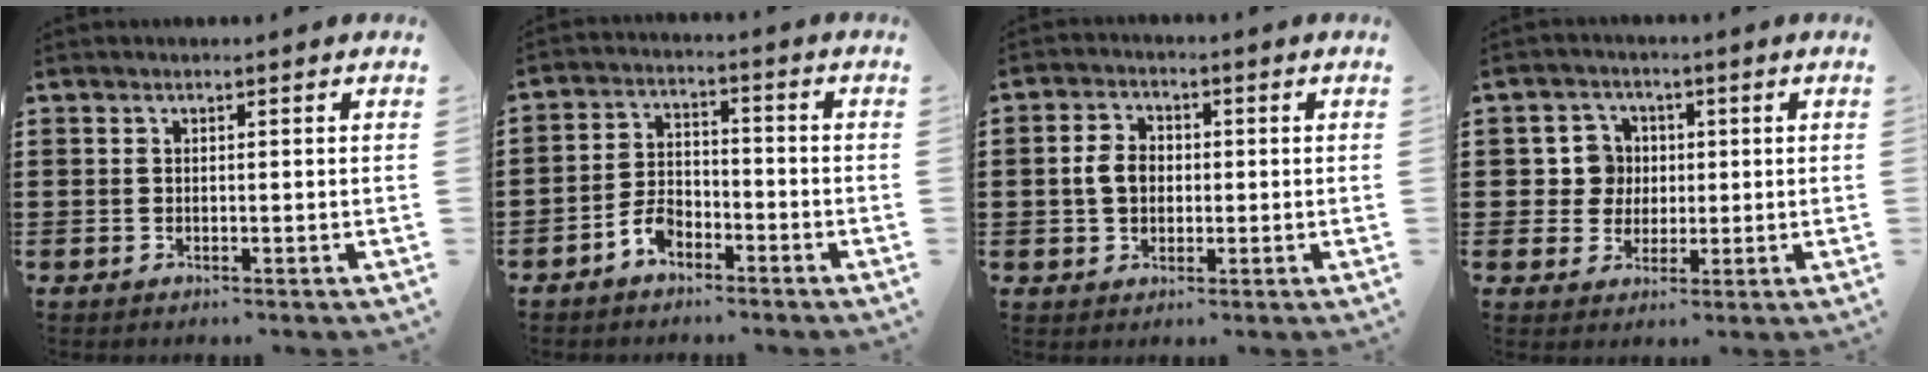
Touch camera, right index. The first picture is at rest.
{"total": 4.8, "force": [-3.3, 2.6, 2.3], "torque": [-0.063, 0.004, -0.069]}
{"total": 4.5, "force": [-0.1, 3.3, 3.0], "torque": [-0.079, 0.006, -0.009]}
{"total": 5.1, "force": [0.3, 4.9, 1.5], "torque": [-0.050, 0.017, 0.005]}